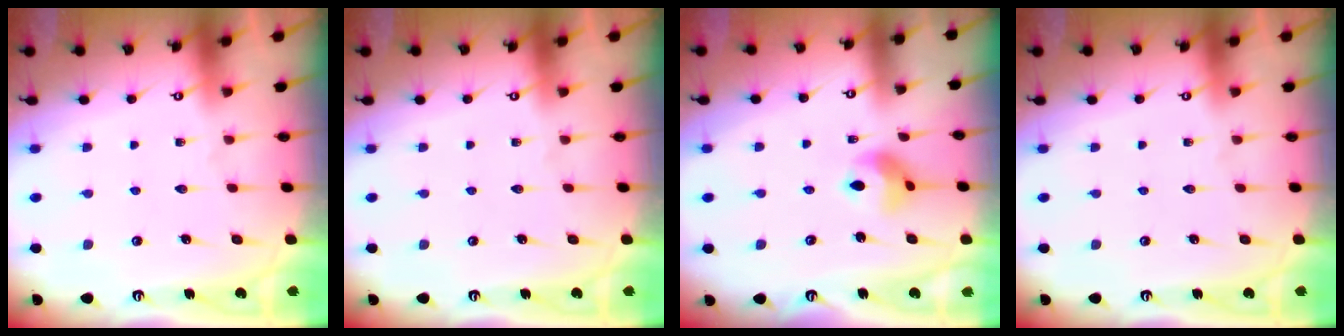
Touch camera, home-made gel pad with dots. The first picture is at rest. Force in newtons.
{"total": 0.0}
{"total": 7.7, "press": 7.7, "slide": 0.3}
{"total": 0.0}